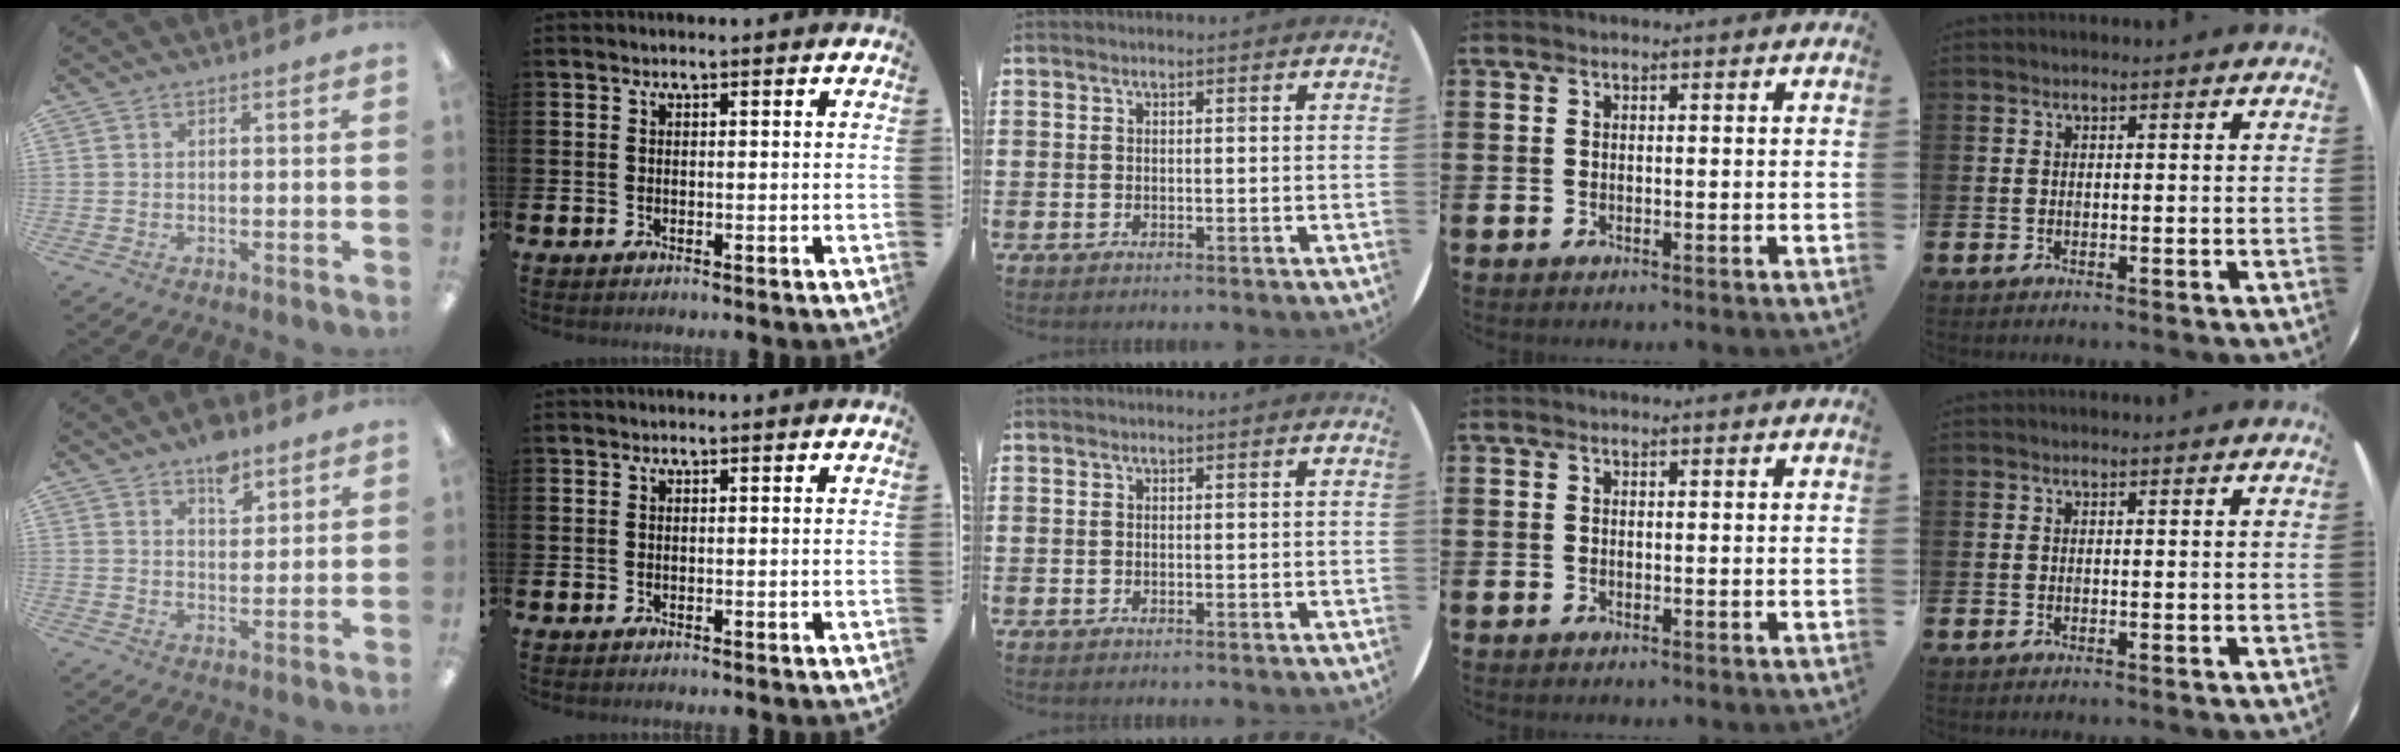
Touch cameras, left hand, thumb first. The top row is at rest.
{"thumb": {"total": 6.9, "force": [4.9, 3.7, 3.2], "torque": [-0.029, -0.027, 0.081]}}